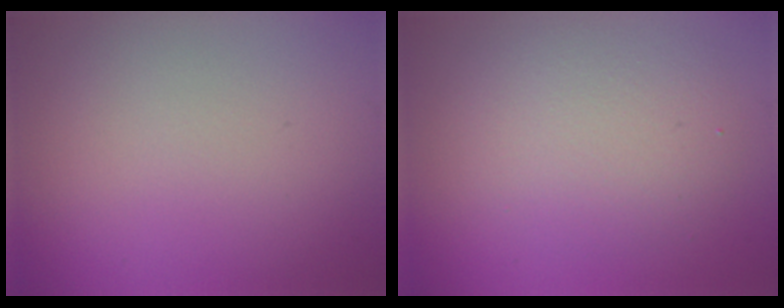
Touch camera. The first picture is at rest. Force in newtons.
{"total": 4.0, "press": 4.0, "slide": 0.3}